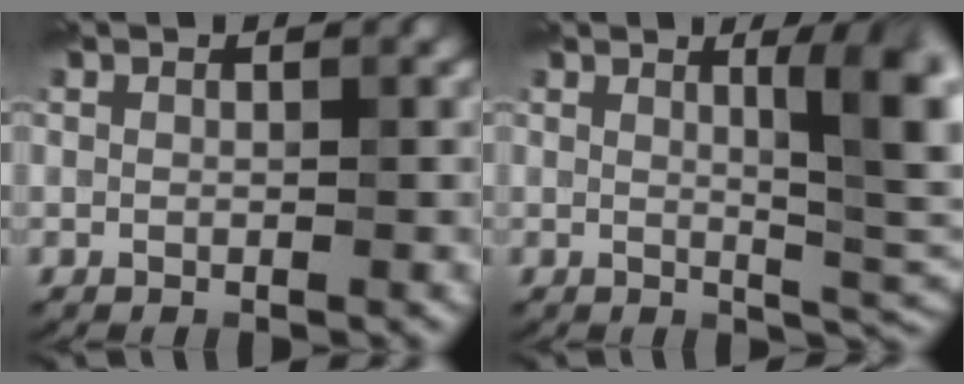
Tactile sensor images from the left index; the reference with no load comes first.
{"total": 7.4, "force": [1.8, 1.9, 6.9], "torque": [-0.081, -0.001, 0.031]}